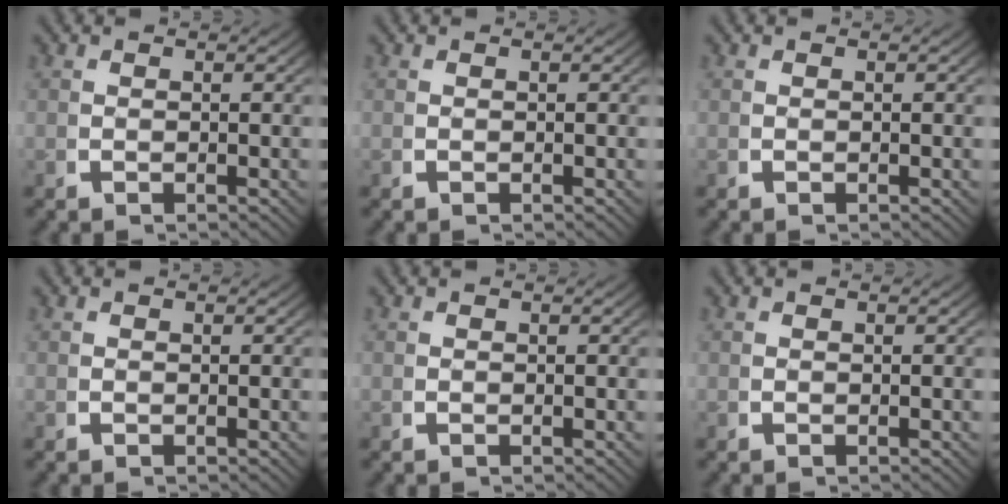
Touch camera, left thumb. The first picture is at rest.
{"total": 0.0}
{"total": 0.0}
{"total": 0.0}
{"total": 0.0}
{"total": 0.0}